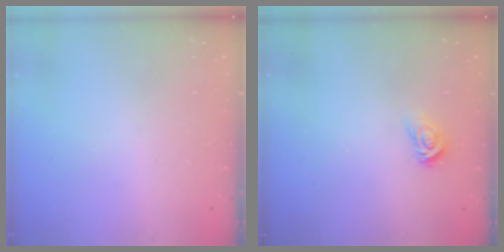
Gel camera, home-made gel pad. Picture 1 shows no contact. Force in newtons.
{"total": 4.1, "press": 4.1, "slide": 0.5}